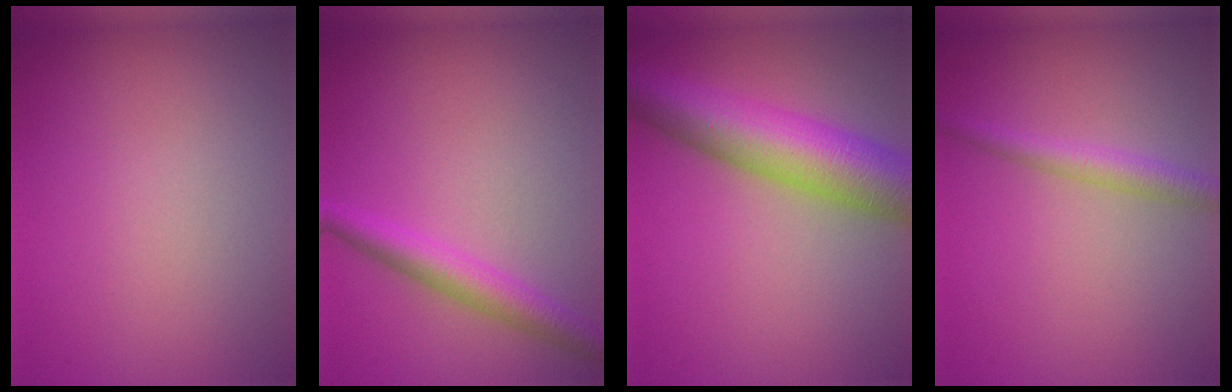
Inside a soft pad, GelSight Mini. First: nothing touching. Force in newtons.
{"total": 3.3, "press": 3.3, "slide": 0.1}
{"total": 10.0, "press": 10.0, "slide": 0.4}
{"total": 2.4, "press": 2.4, "slide": 0.1}